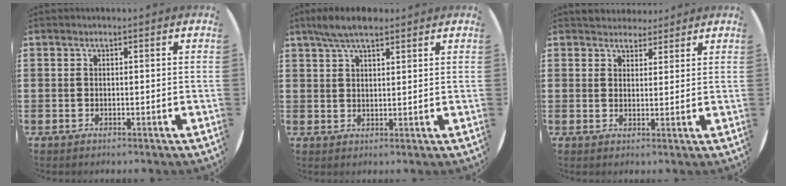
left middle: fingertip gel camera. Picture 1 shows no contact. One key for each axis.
{"total": 4.9, "fx": 3.9, "fy": 1.3, "fz": 2.6, "tx": -0.059, "ty": 0.000, "tz": 0.071}
{"total": 3.1, "fx": 3.0, "fy": 1.0, "fz": 0.0, "tx": 0.001, "ty": -0.008, "tz": 0.055}